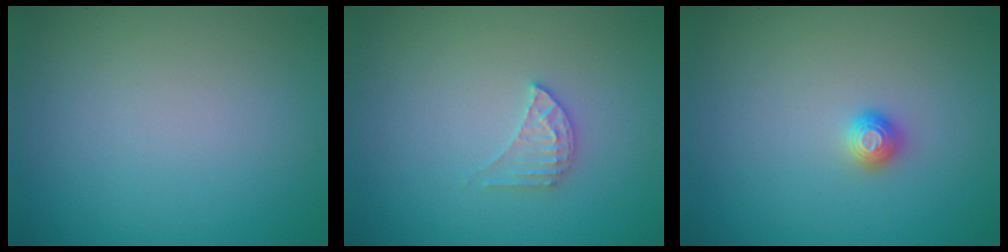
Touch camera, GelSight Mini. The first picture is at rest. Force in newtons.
{"total": 1.7, "press": 1.7, "slide": 0.1}
{"total": 1.0, "press": 1.0, "slide": 0.1}